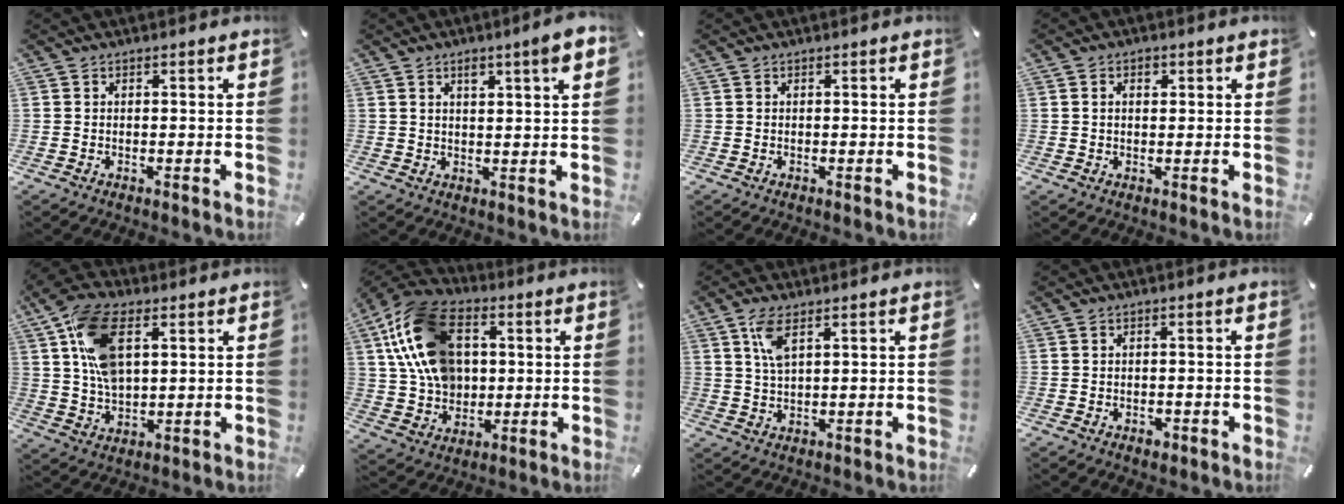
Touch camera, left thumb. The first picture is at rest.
{"total": 5.0, "force": [2.6, 0.9, 4.2], "torque": [-0.068, -0.004, 0.039]}
{"total": 0.0}
{"total": 2.0, "force": [0.6, 1.5, 1.2], "torque": [-0.020, 0.004, 0.006]}
{"total": 13.7, "force": [4.7, 7.8, 10.2], "torque": [-0.223, -0.005, 0.084]}
{"total": 18.7, "force": [4.1, 13.9, 11.7], "torque": [-0.252, 0.004, 0.080]}
{"total": 5.4, "force": [2.6, 1.8, 4.3], "torque": [-0.094, 0.004, 0.046]}
{"total": 1.7, "force": [-0.9, 1.1, 1.0], "torque": [-0.018, 0.004, -0.017]}